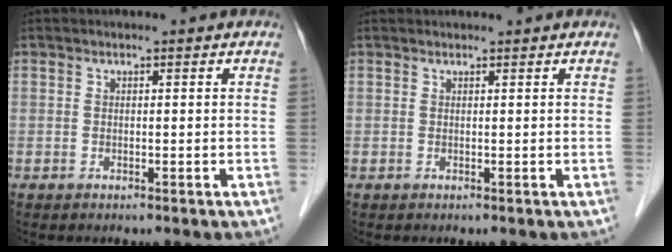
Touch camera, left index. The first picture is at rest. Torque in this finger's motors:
{"motor_torque": [-0.57, -0.49, 0.02, -0.01]}